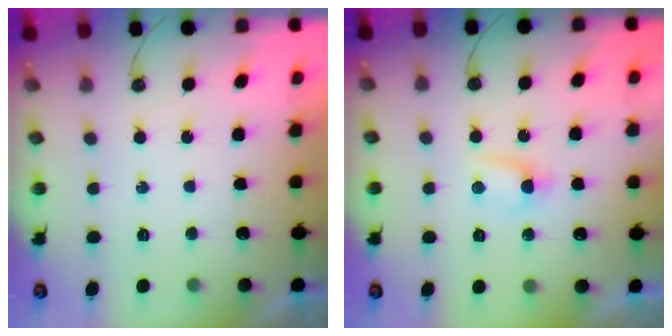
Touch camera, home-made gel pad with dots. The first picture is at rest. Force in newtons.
{"total": 4.0, "press": 3.9, "slide": 0.6}